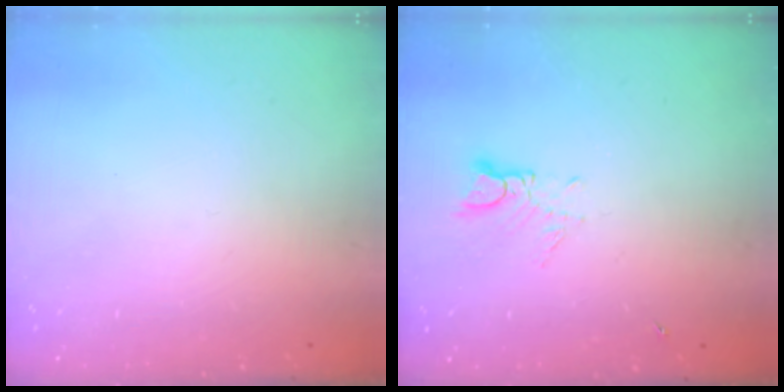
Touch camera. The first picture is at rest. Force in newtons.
{"total": 4.1, "press": 4.1, "slide": 0.5}